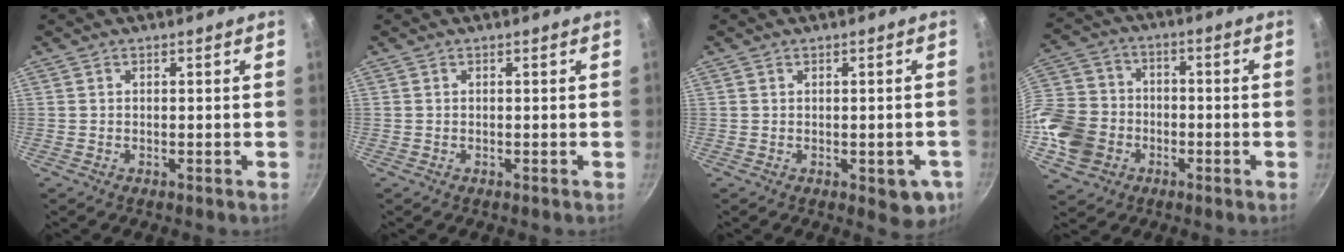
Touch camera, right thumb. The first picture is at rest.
{"total": 0.0}
{"total": 5.9, "force": [-1.6, 3.0, 4.8], "torque": [-0.032, 0.004, -0.015]}
{"total": 15.8, "force": [-4.9, 13.1, 7.4], "torque": [-0.147, 0.044, -0.098]}